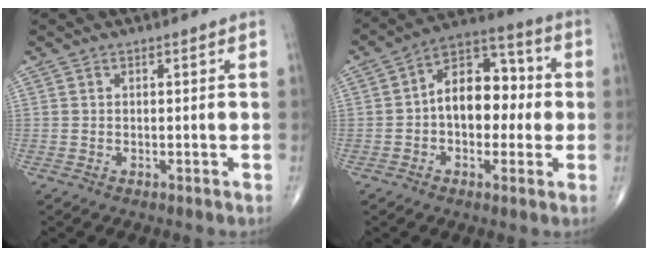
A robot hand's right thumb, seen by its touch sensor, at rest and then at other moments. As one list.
[{"total": 13.4, "force": [-0.1, 8.7, 10.3], "torque": [-0.123, 0.038, -0.013]}]